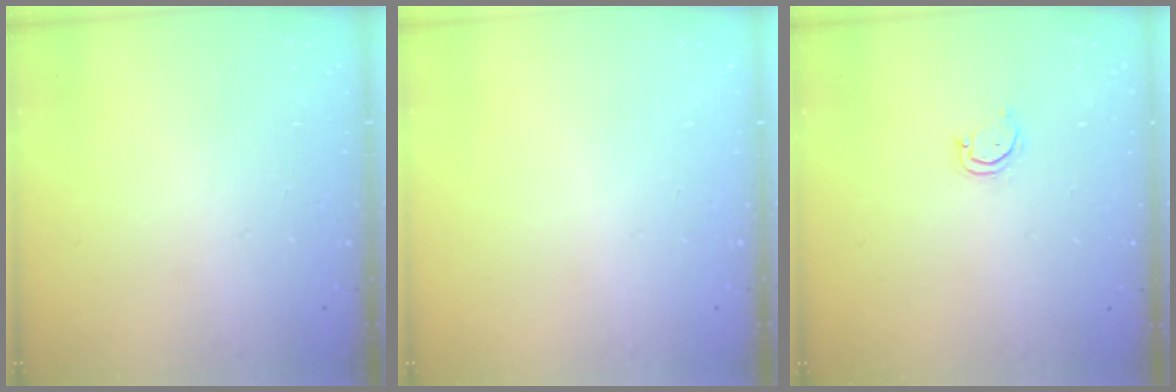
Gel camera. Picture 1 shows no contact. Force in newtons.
{"total": 0.0}
{"total": 2.9, "press": 2.9, "slide": 0.3}